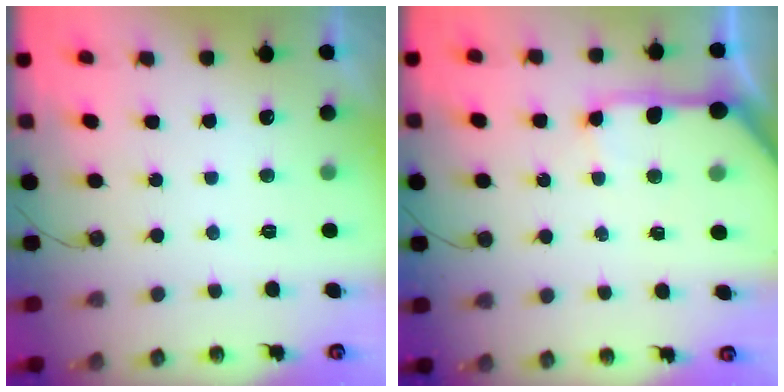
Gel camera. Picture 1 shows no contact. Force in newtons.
{"total": 11.0, "press": 10.9, "slide": 1.5}